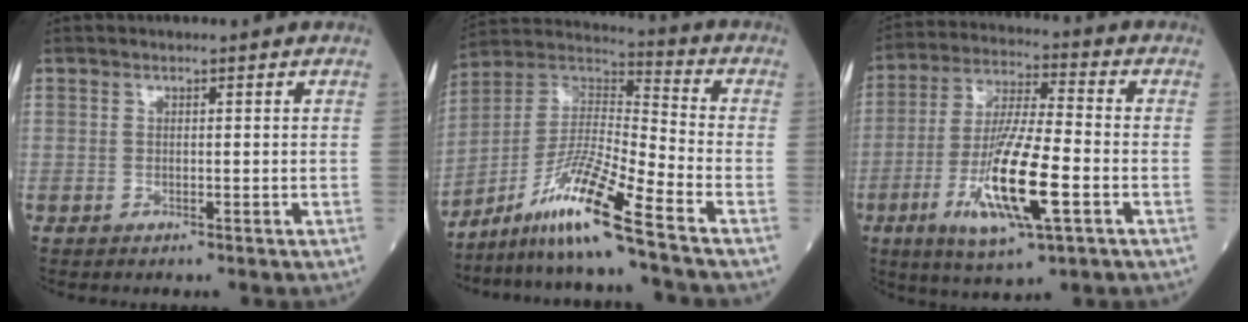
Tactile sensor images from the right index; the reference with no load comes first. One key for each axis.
{"total": 13.5, "fx": -9.2, "fy": -1.5, "fz": 9.8, "tx": -0.197, "ty": -0.003, "tz": -0.173}
{"total": 14.9, "fx": -4.6, "fy": 2.0, "fz": 14.0, "tx": -0.276, "ty": -0.018, "tz": -0.079}